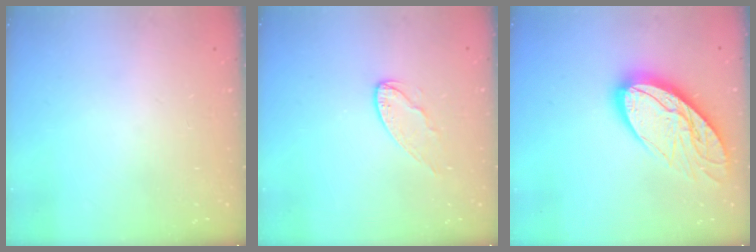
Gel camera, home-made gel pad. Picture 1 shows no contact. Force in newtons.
{"total": 6.6, "press": 6.6, "slide": 0.7}
{"total": 16.1, "press": 16.1, "slide": 1.2}